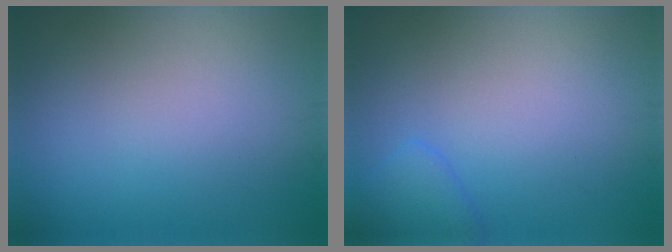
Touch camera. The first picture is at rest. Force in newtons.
{"total": 1.9, "press": 1.9, "slide": 0.1}